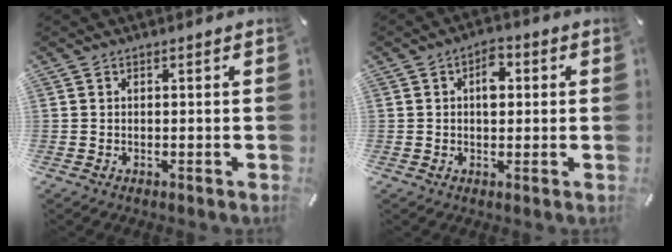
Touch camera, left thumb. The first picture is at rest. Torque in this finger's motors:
{"motor_torque": [1.09, 1.37, 0.65, -0.54, 0.29]}